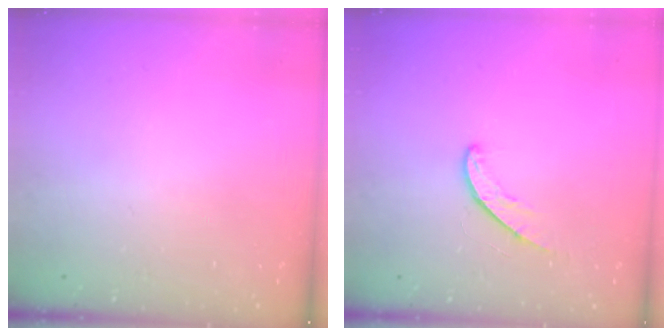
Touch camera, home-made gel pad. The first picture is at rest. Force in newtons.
{"total": 5.6, "press": 5.5, "slide": 0.5}